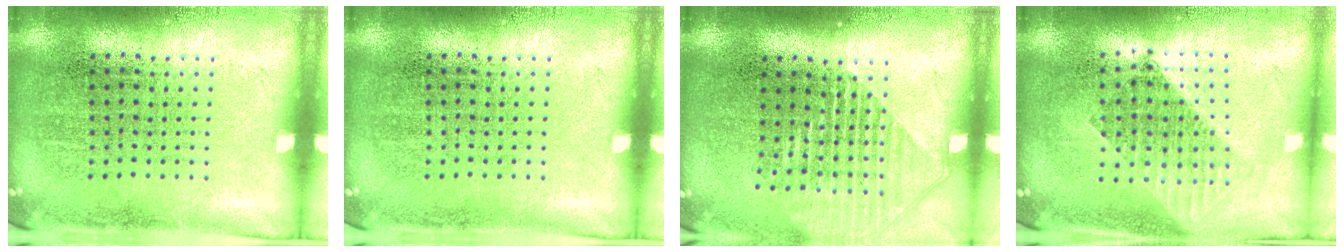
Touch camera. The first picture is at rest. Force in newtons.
{"total": 0.0}
{"total": 1.6, "press": 1.4, "slide": 0.7}
{"total": 1.6, "press": 1.3, "slide": 1.0}